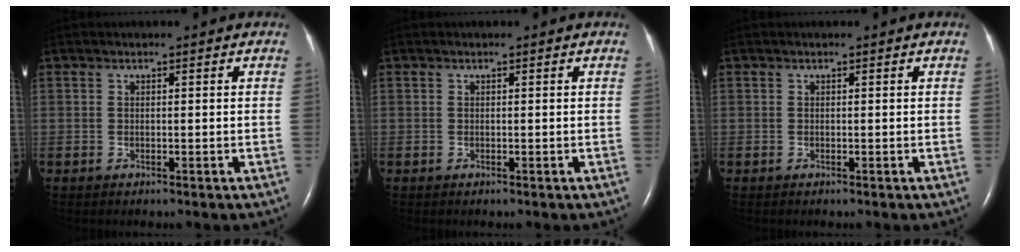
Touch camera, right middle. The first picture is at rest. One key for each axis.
{"total": 0.0}
{"total": 0.0}